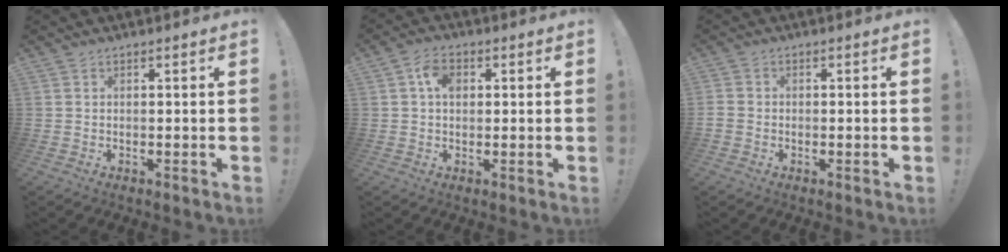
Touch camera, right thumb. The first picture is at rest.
{"total": 5.5, "force": [1.4, 3.8, 3.7], "torque": [-0.062, 0.007, 0.025]}
{"total": 1.8, "force": [-1.1, 1.2, 0.7], "torque": [-0.007, 0.007, -0.018]}